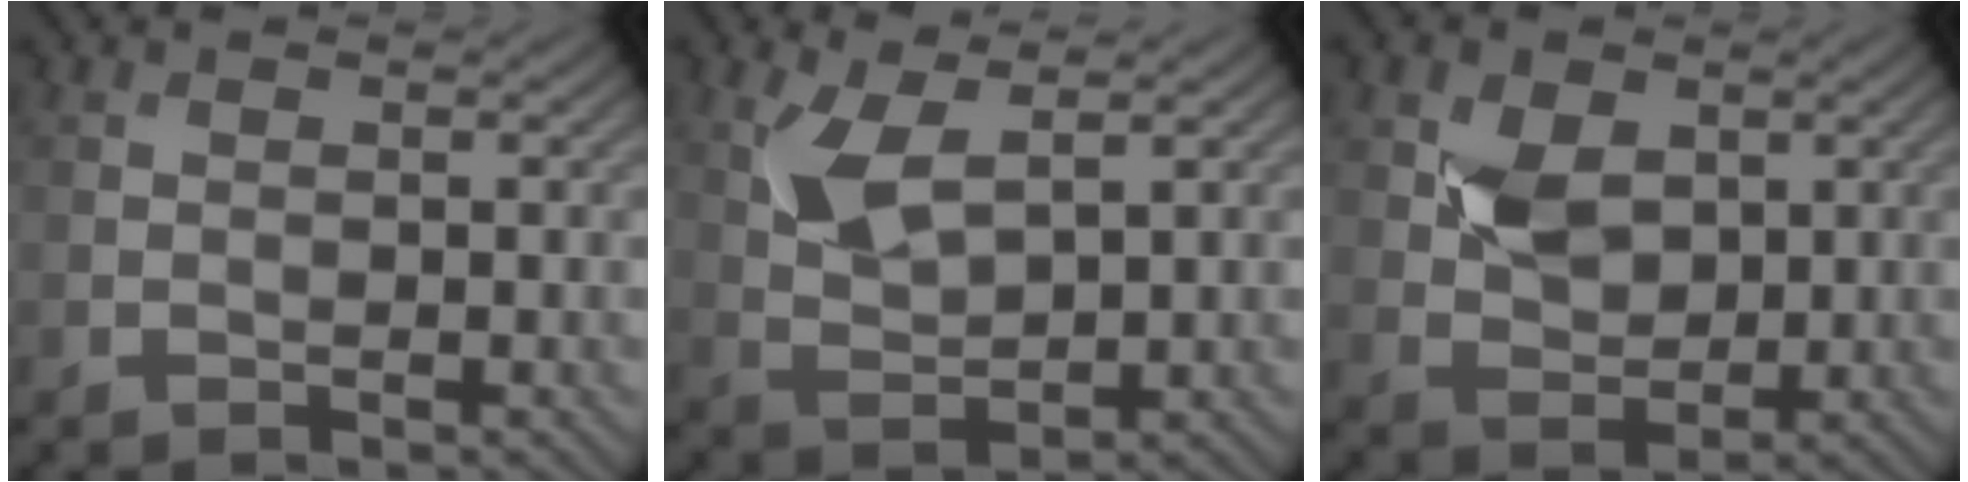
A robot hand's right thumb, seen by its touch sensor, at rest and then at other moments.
{"total": 5.8, "force": [2.7, 2.3, 4.6], "torque": [-0.110, -0.004, 0.057]}
{"total": 5.5, "force": [1.7, 3.9, 3.4], "torque": [-0.075, -0.004, 0.032]}